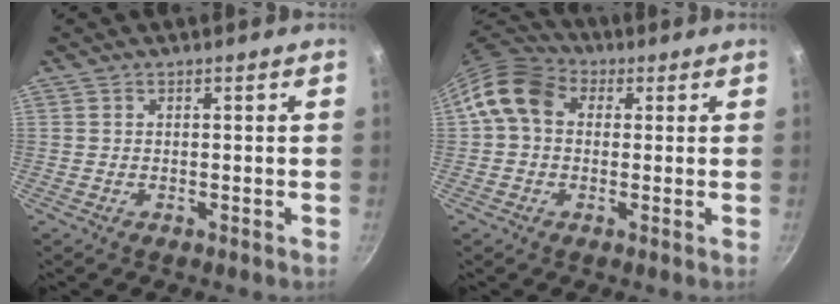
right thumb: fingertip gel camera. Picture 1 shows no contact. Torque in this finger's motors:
{"motor_torque": [0.99, 1.16, 1.18, 0.06, 0.13]}